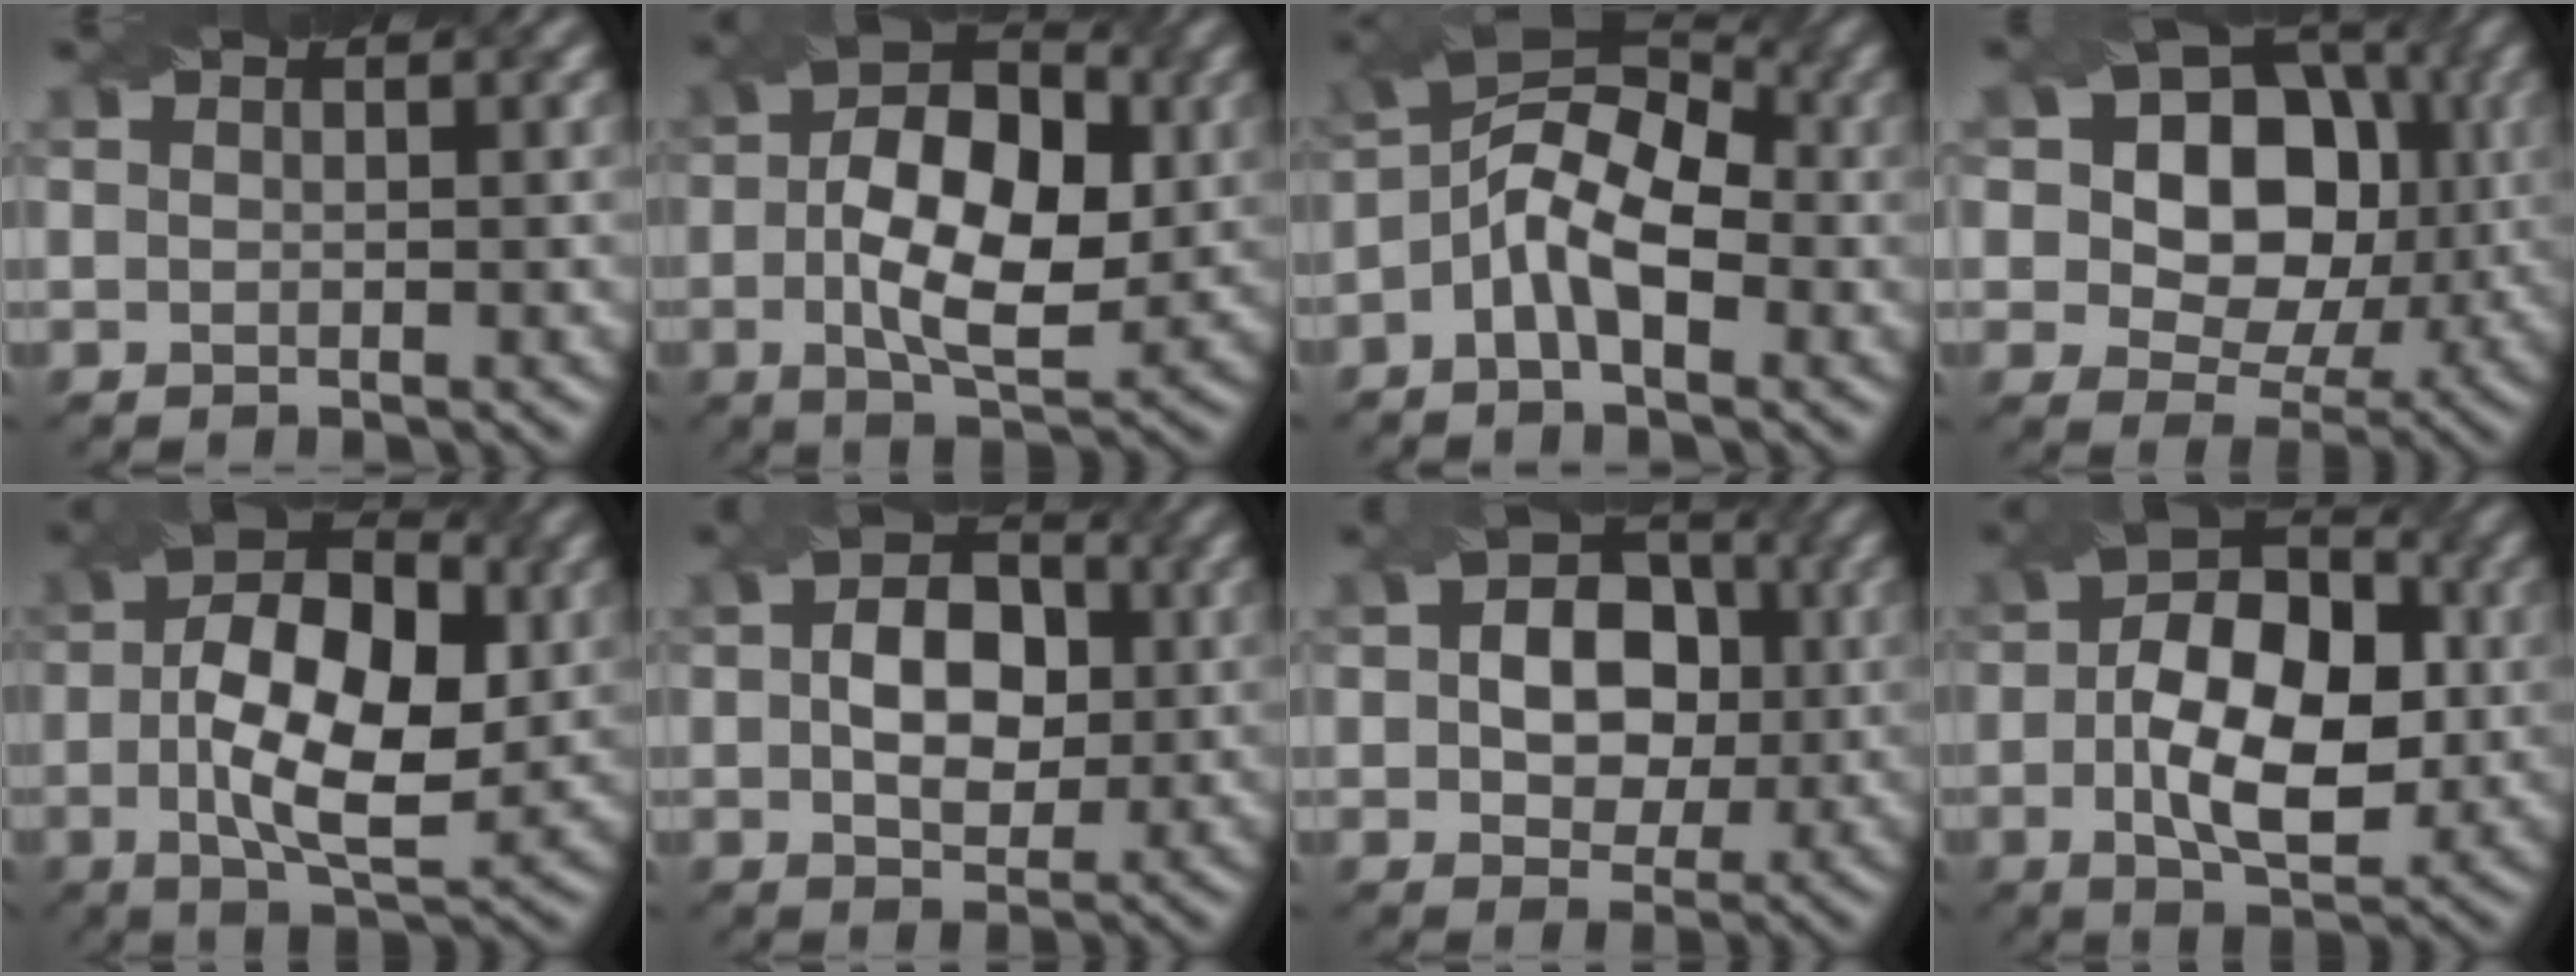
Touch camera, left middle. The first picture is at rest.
{"total": 9.7, "force": [0.1, 5.2, 8.2], "torque": [-0.142, 0.005, -0.004]}
{"total": 7.5, "force": [-1.3, 3.8, 6.3], "torque": [-0.111, 0.021, -0.034]}
{"total": 11.5, "force": [2.6, 8.6, 7.3], "torque": [-0.111, 0.029, 0.020]}
{"total": 10.5, "force": [-0.1, 5.3, 9.0], "torque": [-0.159, 0.002, -0.005]}
{"total": 6.1, "force": [0.3, 4.1, 4.5], "torque": [-0.074, 0.003, 0.001]}
{"total": 6.9, "force": [0.4, 5.0, 4.7], "torque": [-0.062, 0.007, -0.003]}
{"total": 9.9, "force": [-0.5, 5.7, 8.1], "torque": [-0.136, 0.006, -0.013]}